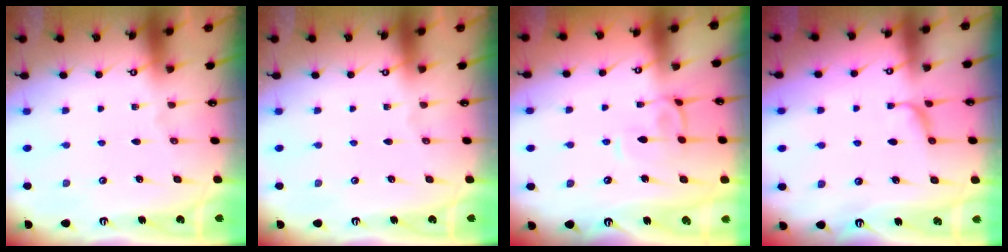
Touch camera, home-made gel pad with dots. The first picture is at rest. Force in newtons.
{"total": 0.0}
{"total": 1.9, "press": 1.8, "slide": 0.7}
{"total": 1.2, "press": 1.0, "slide": 0.6}